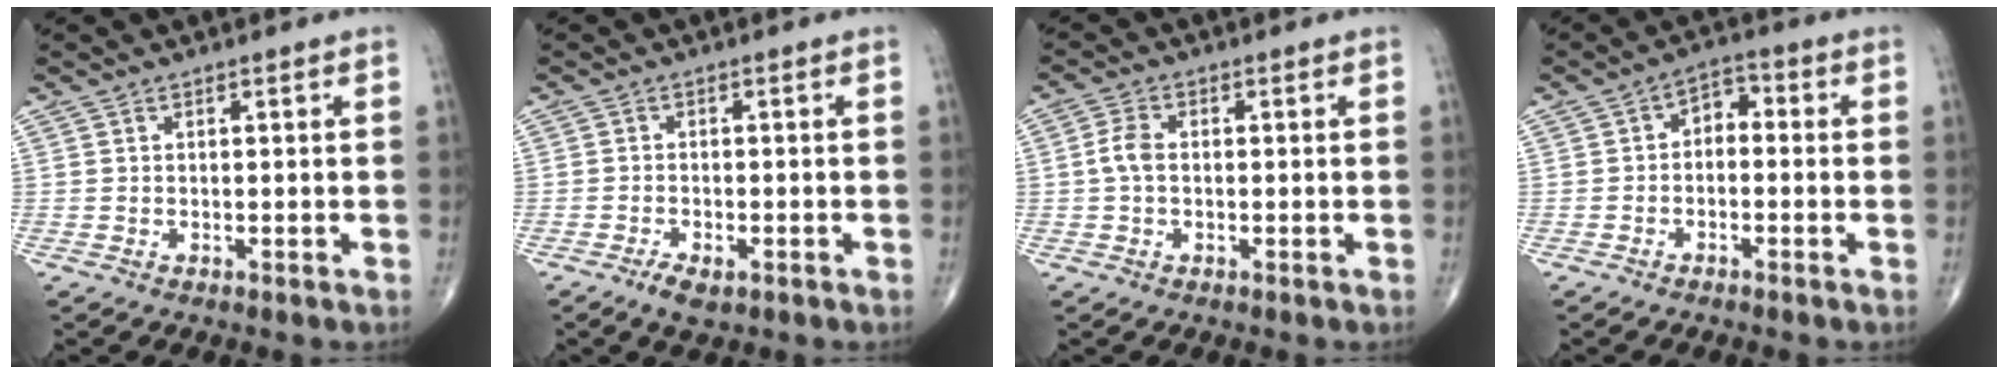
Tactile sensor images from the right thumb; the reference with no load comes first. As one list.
[{"total": 3.1, "force": [-1.8, 1.4, 2.2], "torque": [-0.040, 0.001, -0.030]}, {"total": 3.5, "force": [-0.1, 2.2, 2.7], "torque": [-0.057, 0.008, -0.008]}, {"total": 4.2, "force": [-0.6, 2.8, 3.1], "torque": [-0.027, 0.028, -0.023]}]